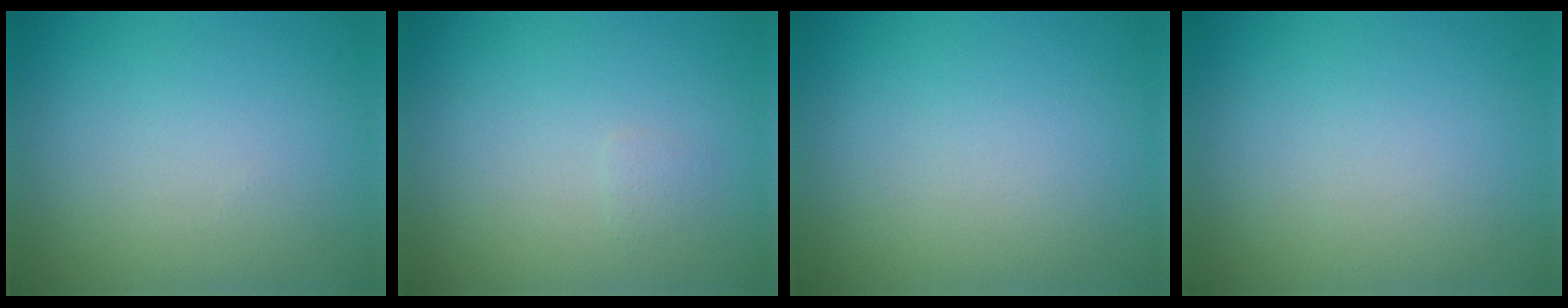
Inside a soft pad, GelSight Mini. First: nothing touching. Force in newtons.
{"total": 0.5, "press": 0.5, "slide": 0.1}
{"total": 0.0}
{"total": 0.0}